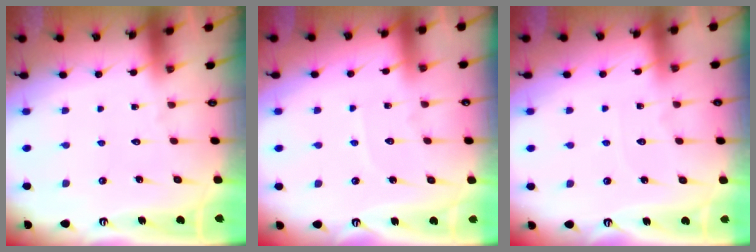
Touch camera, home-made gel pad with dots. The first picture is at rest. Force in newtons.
{"total": 2.9, "press": 2.9, "slide": 0.4}
{"total": 2.9, "press": 2.9, "slide": 0.4}